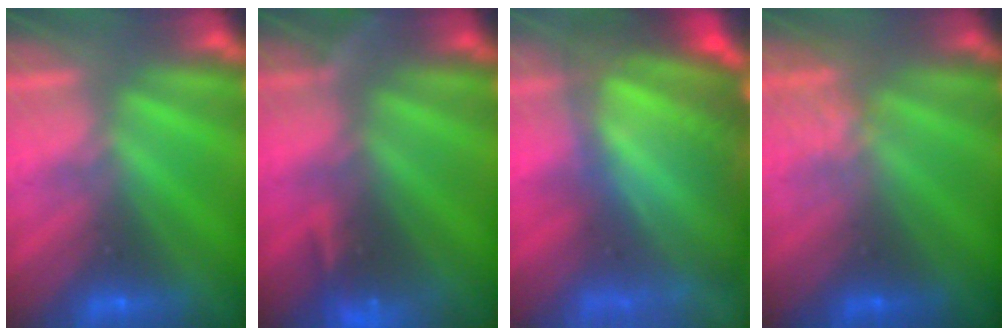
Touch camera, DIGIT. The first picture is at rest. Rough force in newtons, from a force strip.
{"total": 5.7}
{"total": 8.6}
{"total": 2.6}